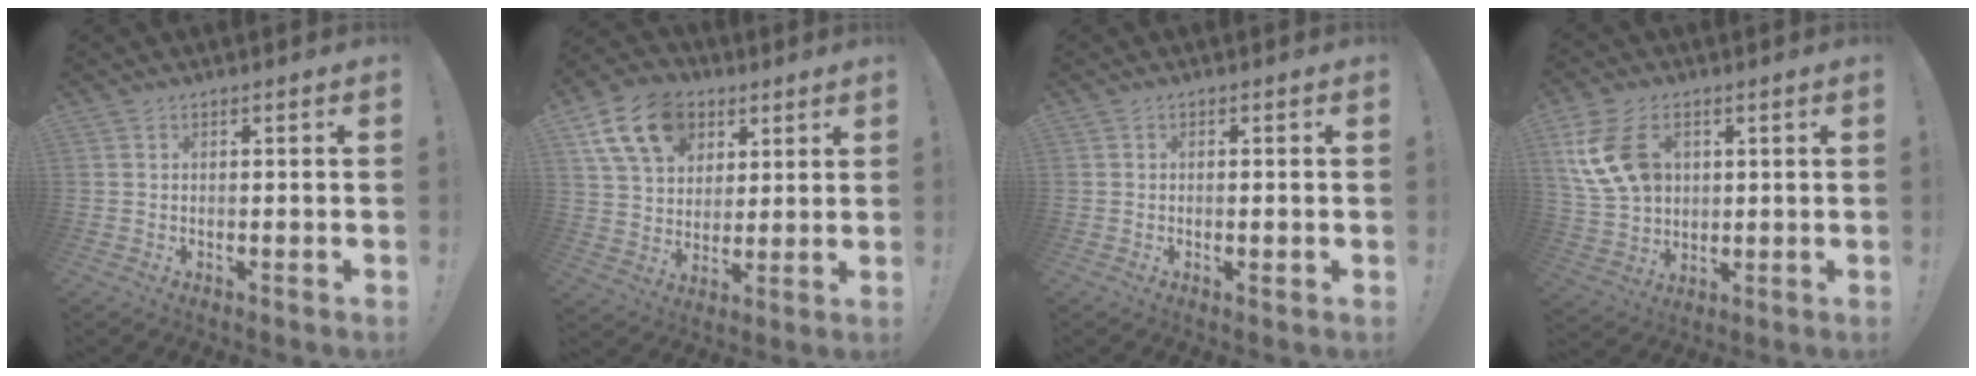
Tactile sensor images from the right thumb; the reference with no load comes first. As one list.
[{"total": 16.8, "force": [7.7, 12.0, 8.7], "torque": [-0.138, -0.030, 0.147]}, {"total": 1.0, "force": [-0.3, 0.3, 0.9], "torque": [-0.020, 0.003, -0.003]}, {"total": 15.5, "force": [5.1, 11.0, 9.7], "torque": [-0.187, -0.011, 0.103]}]